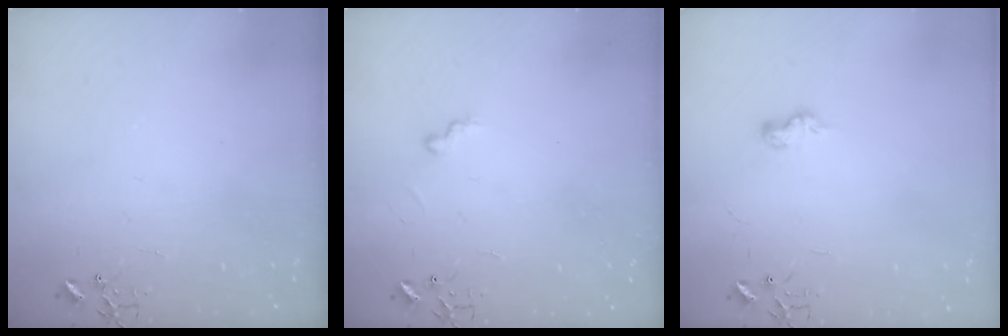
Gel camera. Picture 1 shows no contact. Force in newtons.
{"total": 5.9, "press": 5.8, "slide": 0.6}
{"total": 6.3, "press": 6.3, "slide": 0.8}